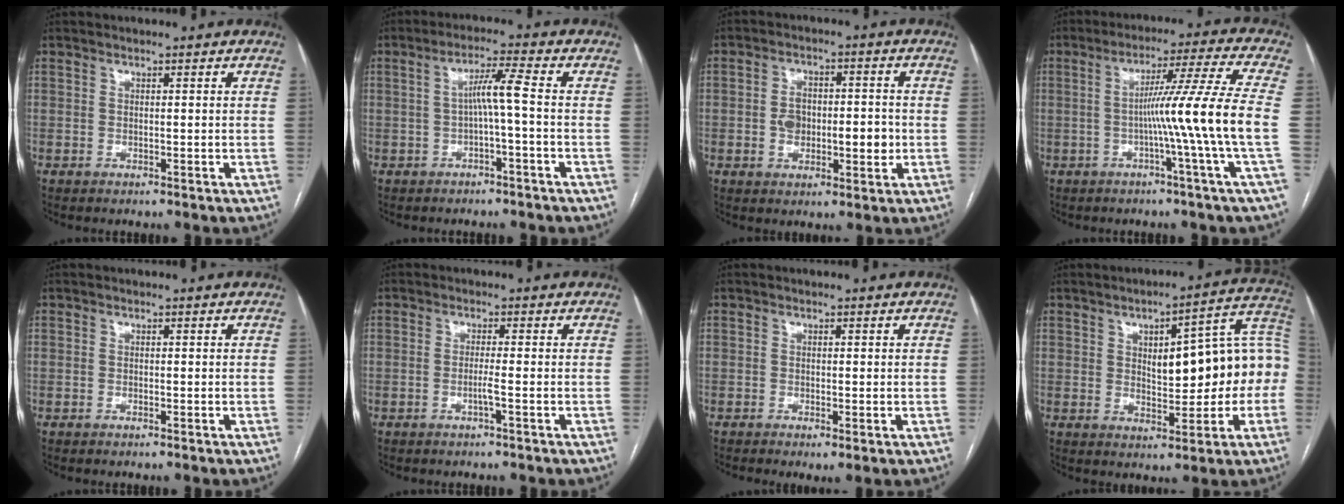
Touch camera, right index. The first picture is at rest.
{"total": 4.6, "force": [-0.6, -0.5, 4.5], "torque": [-0.080, 0.018, -0.008]}
{"total": 7.5, "force": [-0.8, 4.2, 6.2], "torque": [-0.097, 0.017, -0.007]}
{"total": 12.2, "force": [-2.3, -3.3, 11.5], "torque": [-0.178, 0.001, -0.040]}
{"total": 0.0}
{"total": 1.6, "force": [-0.6, -0.4, 1.4], "torque": [-0.024, 0.001, -0.012]}
{"total": 1.8, "force": [-0.7, 0.4, 1.6], "torque": [-0.026, -0.005, -0.008]}
{"total": 15.2, "force": [0.4, 4.7, 14.4], "torque": [-0.191, 0.043, 0.014]}